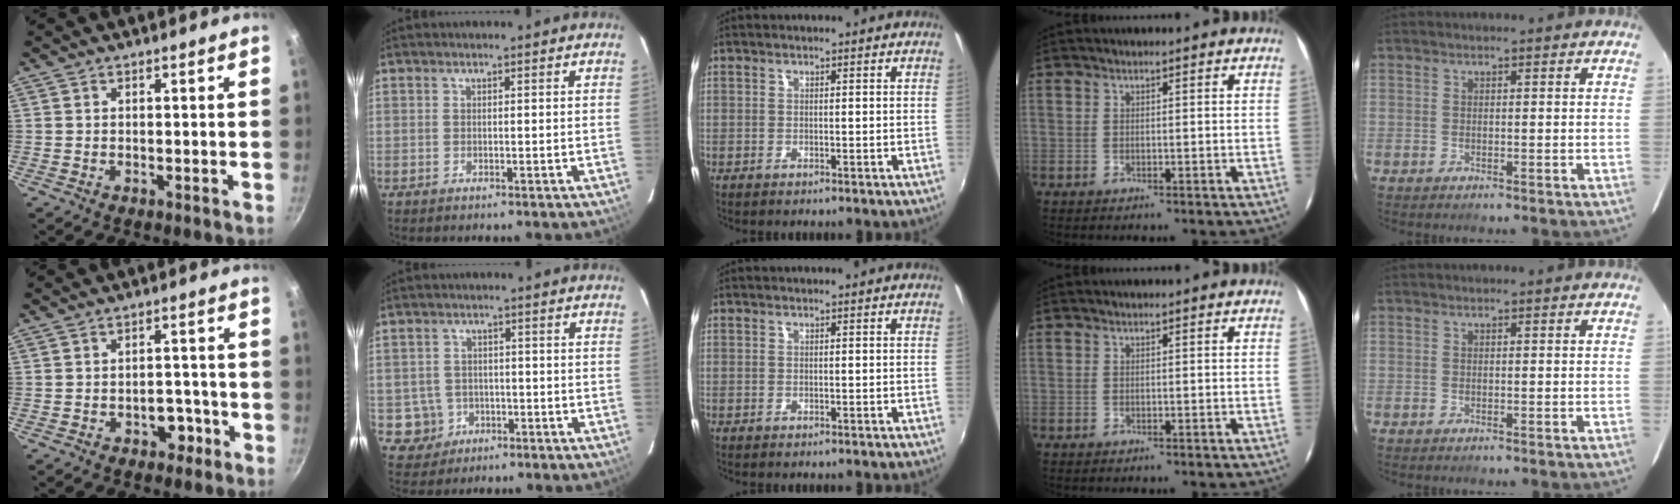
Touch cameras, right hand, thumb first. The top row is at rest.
{"thumb": {"total": 4.4, "force": [-2.2, 3.0, 2.4], "torque": [-0.007, 0.022, -0.024]}, "index": {"total": 5.7, "force": [-1.7, 5.4, 0.5], "torque": [-0.026, 0.019, -0.017]}}